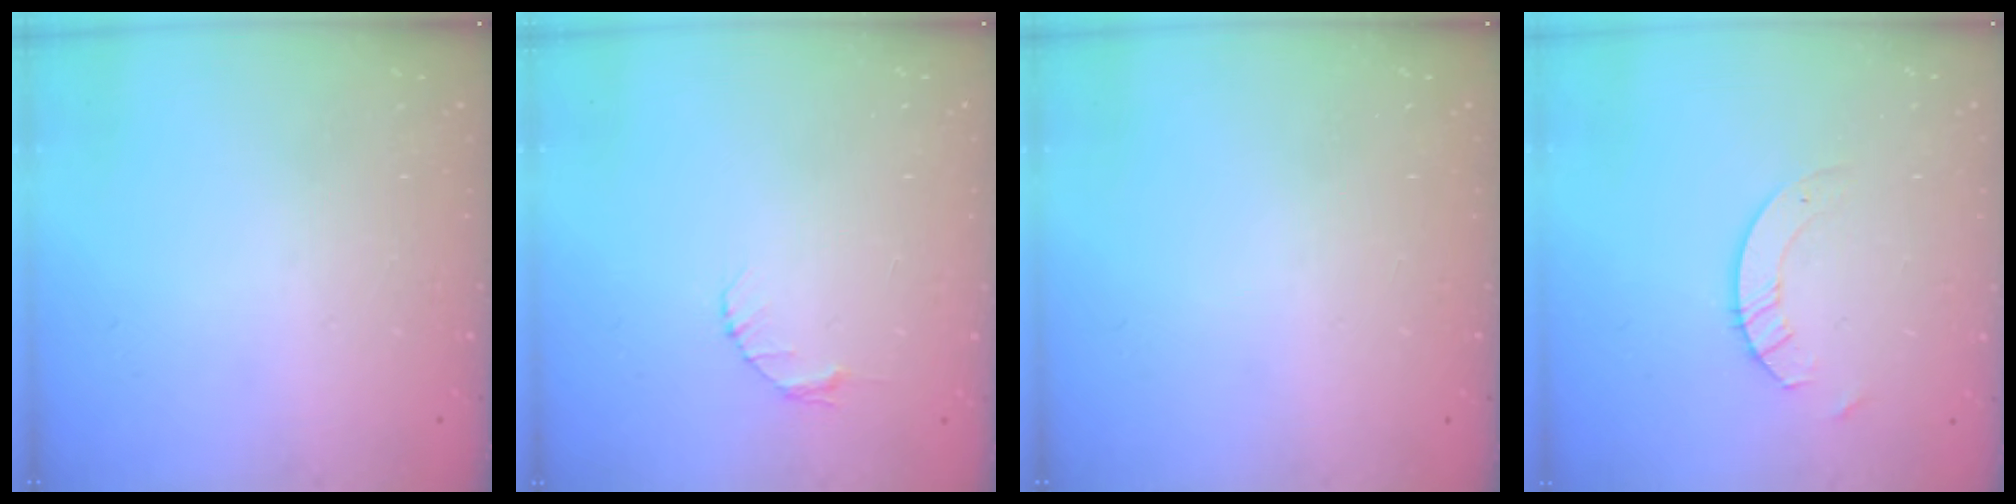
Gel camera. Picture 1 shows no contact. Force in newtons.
{"total": 2.6, "press": 2.6, "slide": 0.3}
{"total": 0.0}
{"total": 4.4, "press": 4.3, "slide": 0.4}